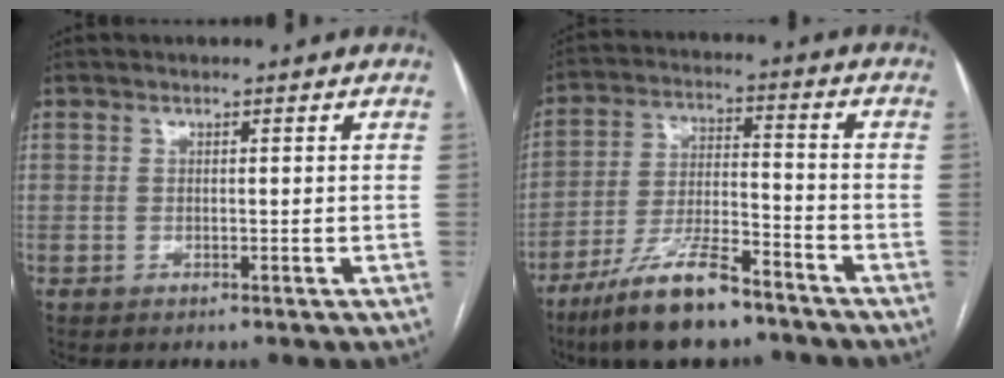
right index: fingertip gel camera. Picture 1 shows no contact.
{"total": 13.0, "force": [-9.5, 2.5, 8.5], "torque": [-0.166, -0.015, -0.172]}